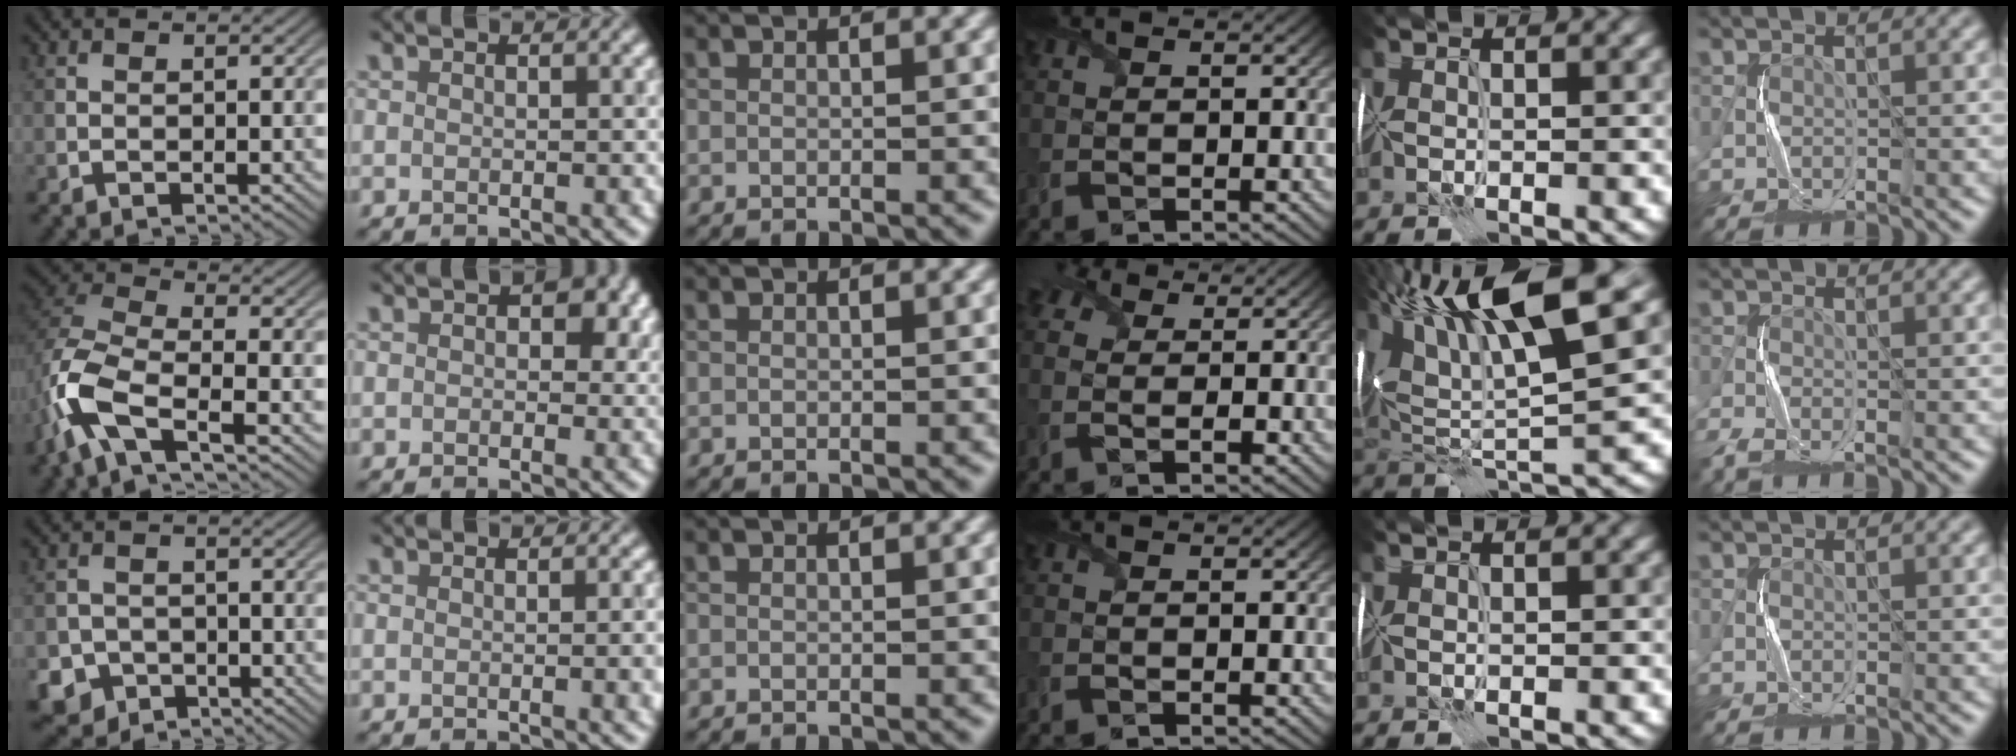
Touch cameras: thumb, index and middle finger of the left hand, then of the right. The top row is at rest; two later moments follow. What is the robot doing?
{"motion": "fold", "object": "tissue"}